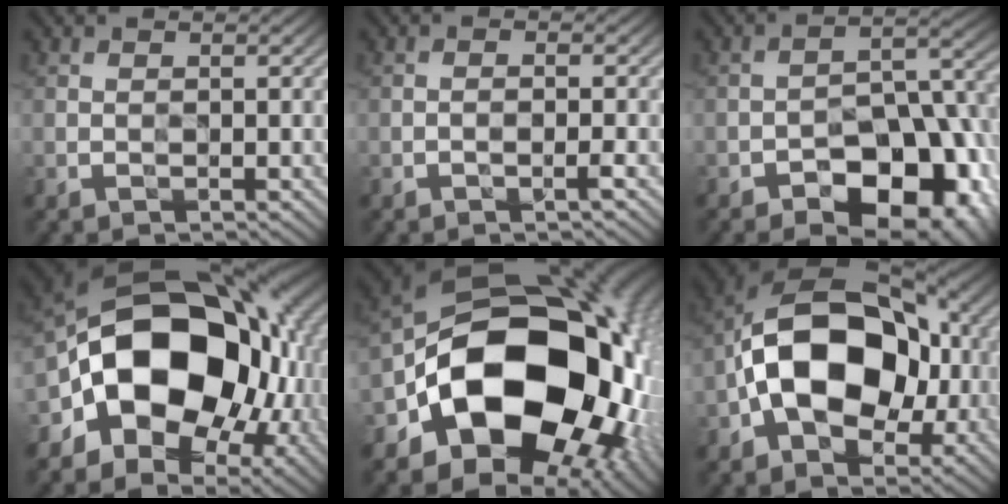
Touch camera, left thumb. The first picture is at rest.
{"total": 1.4, "force": [-0.7, 0.1, 1.2], "torque": [-0.022, 0.008, -0.016]}
{"total": 16.3, "force": [-8.9, 8.5, 10.6], "torque": [-0.126, -0.003, -0.132]}
{"total": 19.2, "force": [-3.0, 13.8, 12.9], "torque": [-0.202, -0.016, -0.043]}
{"total": 20.2, "force": [-5.6, 14.3, 13.2], "torque": [-0.213, -0.024, -0.083]}
{"total": 15.6, "force": [-1.8, 10.5, 11.5], "torque": [-0.179, 0.012, -0.044]}